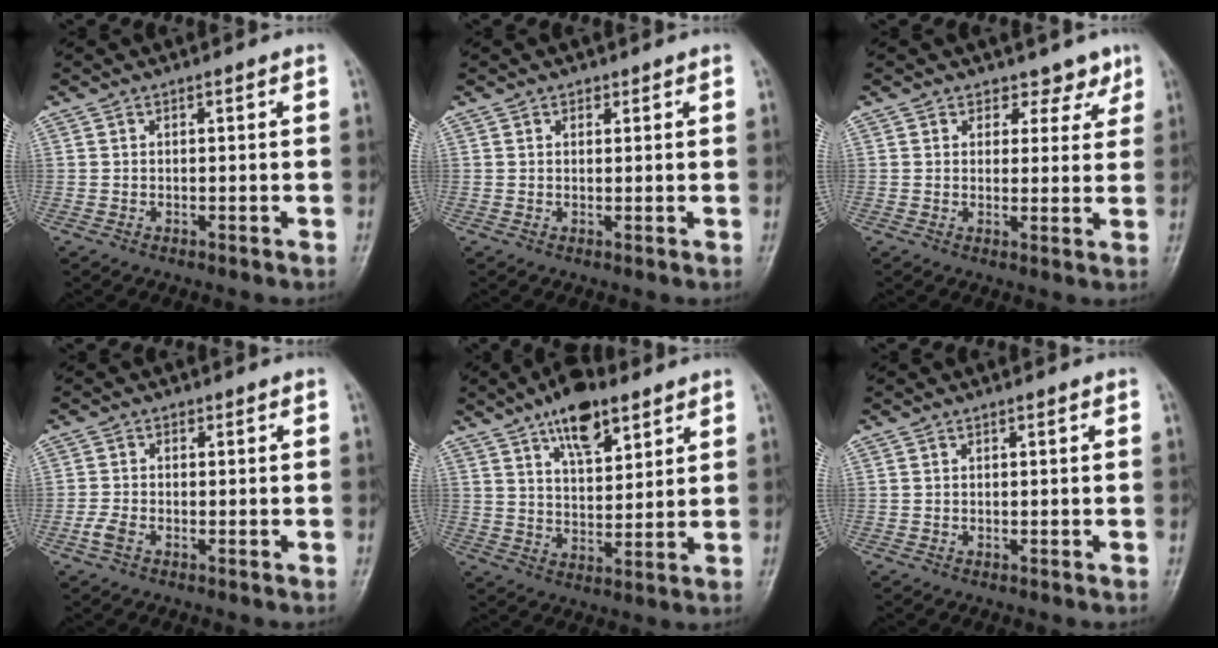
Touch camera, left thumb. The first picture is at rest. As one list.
[{"total": 0.9, "force": [0.6, 0.6, 0.2], "torque": [0.005, -0.004, 0.007]}, {"total": 4.6, "force": [3.4, 3.1, 0.5], "torque": [0.027, -0.021, 0.040]}, {"total": 2.5, "force": [-1.2, 1.5, 1.6], "torque": [-0.039, 0.001, -0.026]}, {"total": 11.2, "force": [6.9, 5.0, 7.3], "torque": [-0.096, -0.034, 0.116]}, {"total": 0.0}]